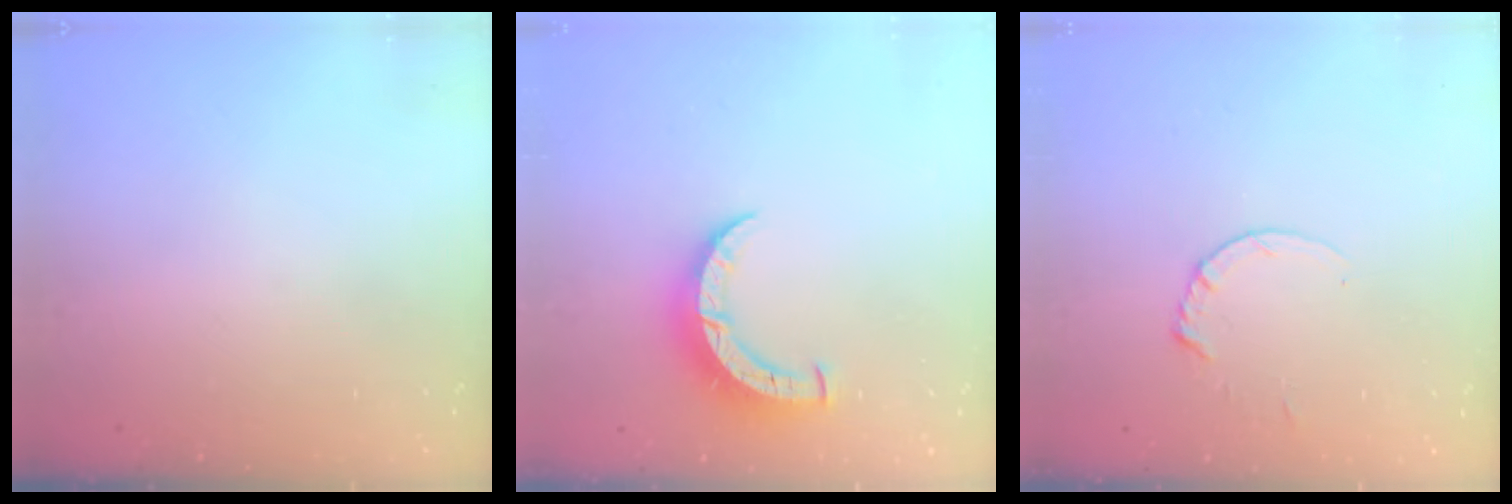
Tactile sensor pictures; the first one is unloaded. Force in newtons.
{"total": 8.2, "press": 8.1, "slide": 1.0}
{"total": 1.8, "press": 1.7, "slide": 0.2}